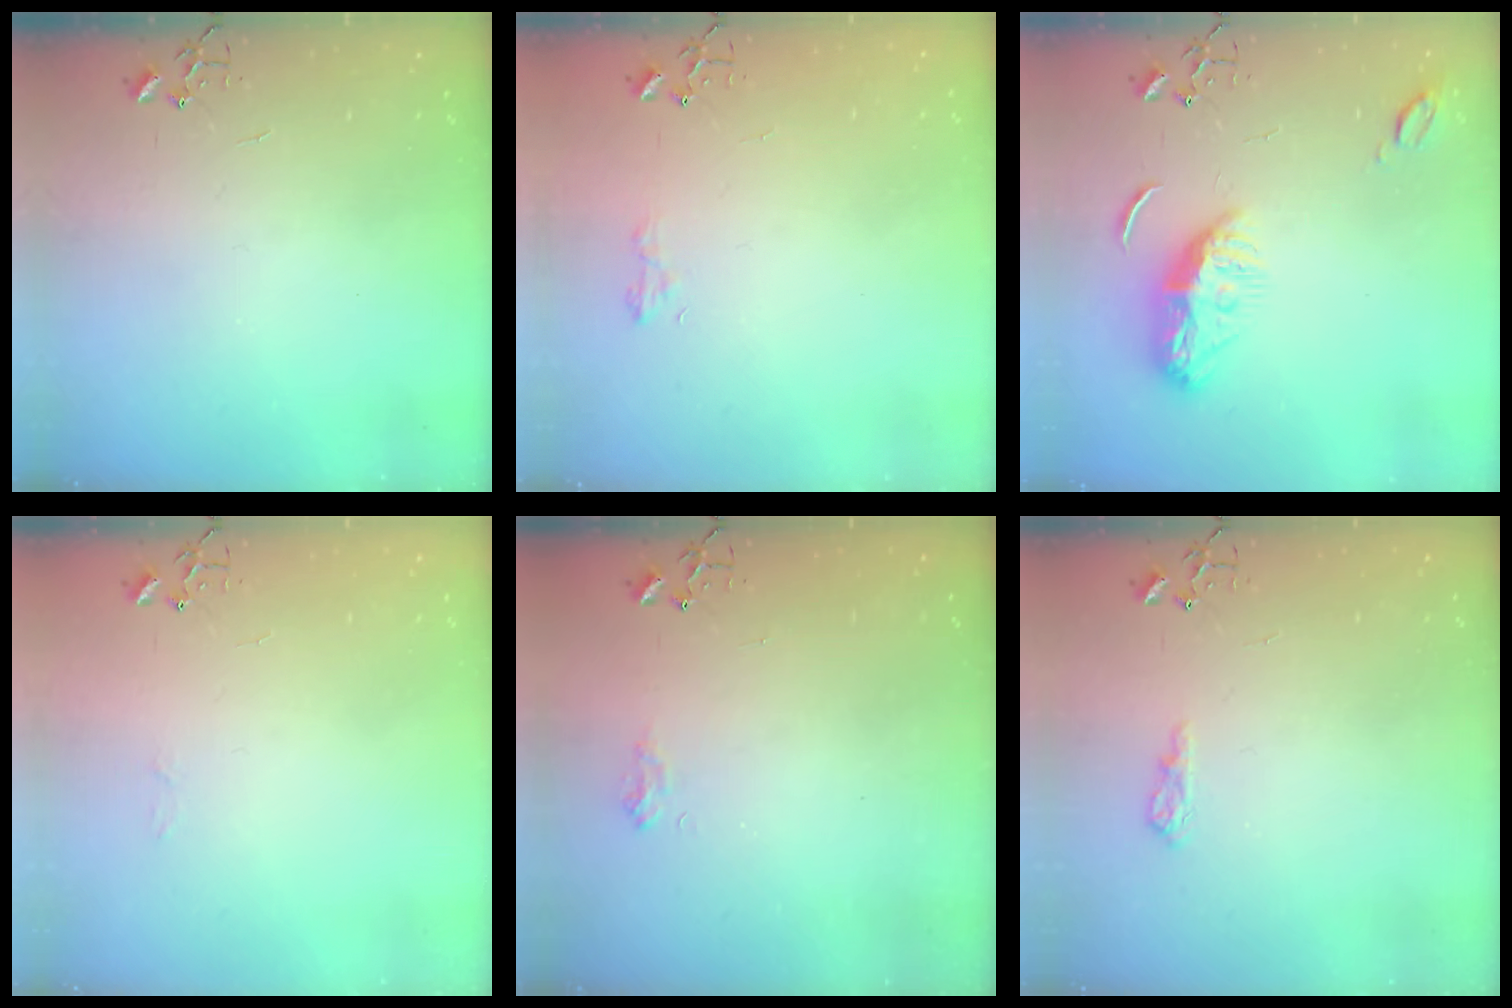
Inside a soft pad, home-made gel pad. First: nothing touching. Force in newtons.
{"total": 5.6, "press": 5.6, "slide": 0.6}
{"total": 10.4, "press": 10.4, "slide": 0.1}
{"total": 3.0, "press": 3.0, "slide": 0.3}
{"total": 6.9, "press": 6.9, "slide": 0.7}
{"total": 8.1, "press": 8.1, "slide": 1.0}